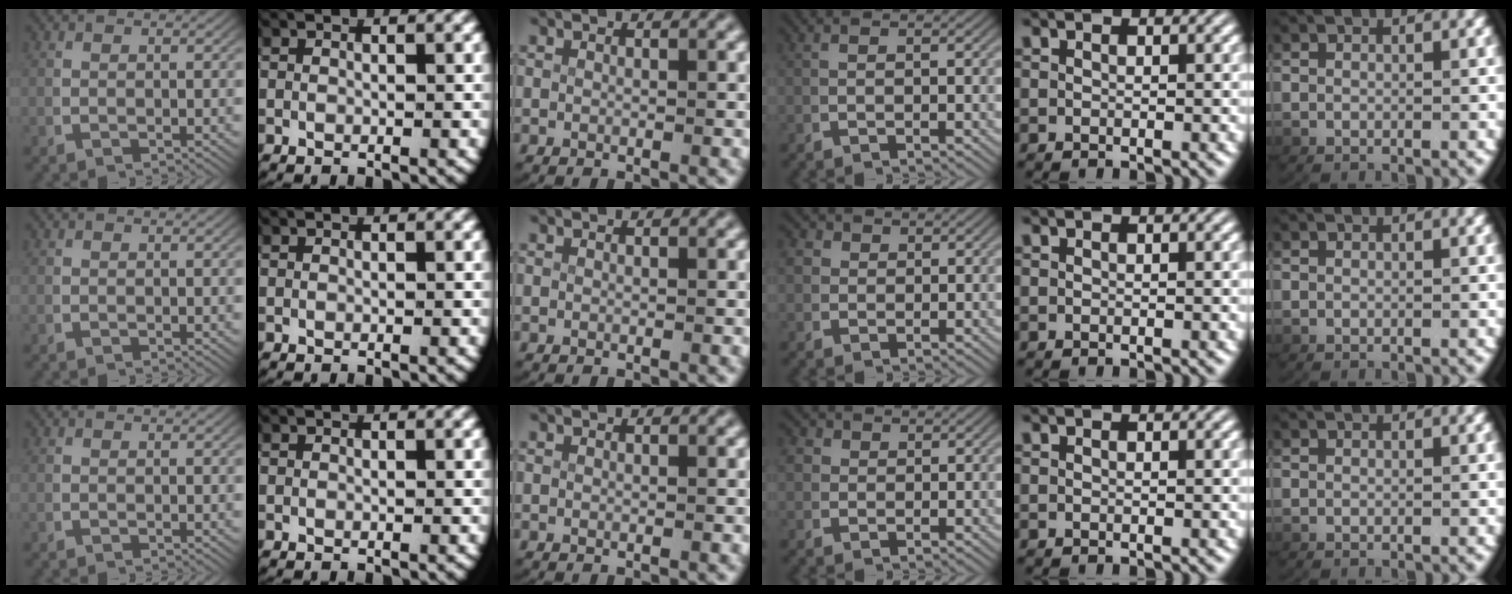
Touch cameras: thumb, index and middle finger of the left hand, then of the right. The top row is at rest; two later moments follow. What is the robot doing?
{"motion": "lift_and_place", "object": "paper towel"}